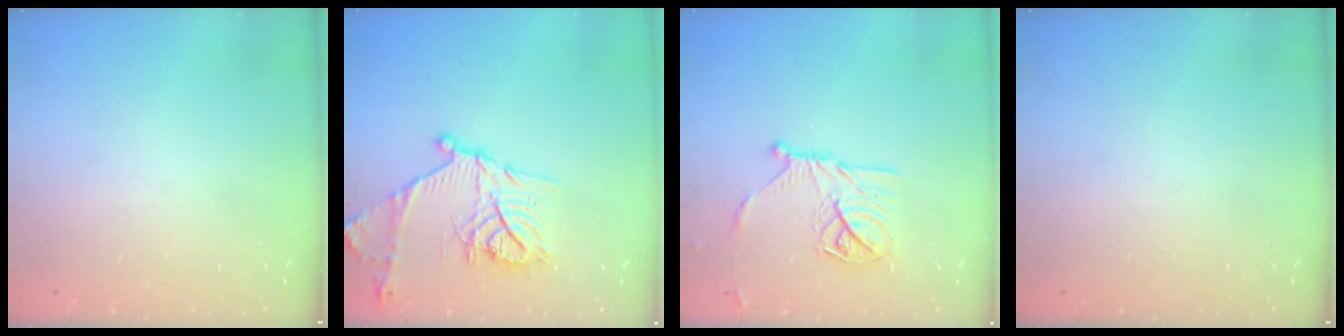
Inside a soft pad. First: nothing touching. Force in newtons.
{"total": 17.5, "press": 17.5, "slide": 1.2}
{"total": 14.3, "press": 14.2, "slide": 0.5}
{"total": 0.0}